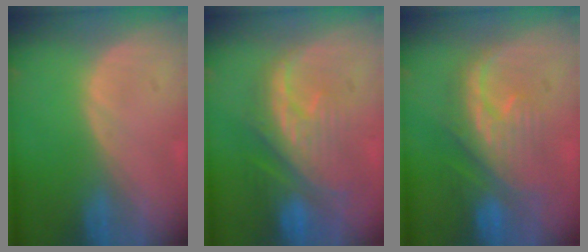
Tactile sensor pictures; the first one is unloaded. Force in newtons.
{"total": 10.1, "press": 8.9, "slide": 4.7}
{"total": 8.1, "press": 8.1, "slide": 1.0}